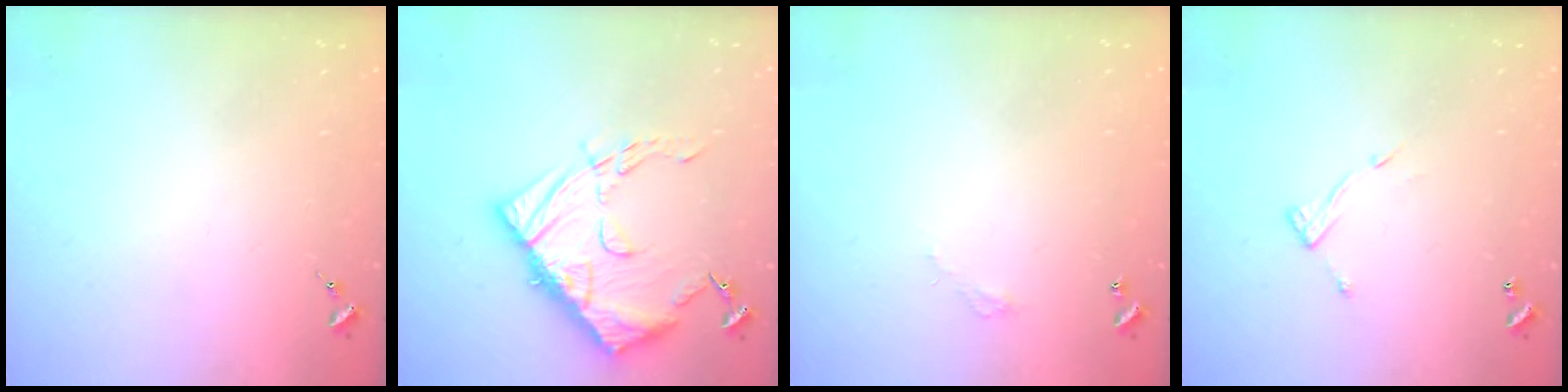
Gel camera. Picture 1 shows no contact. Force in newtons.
{"total": 15.2, "press": 15.1, "slide": 1.4}
{"total": 2.7, "press": 2.7, "slide": 0.2}
{"total": 7.2, "press": 7.2, "slide": 0.5}